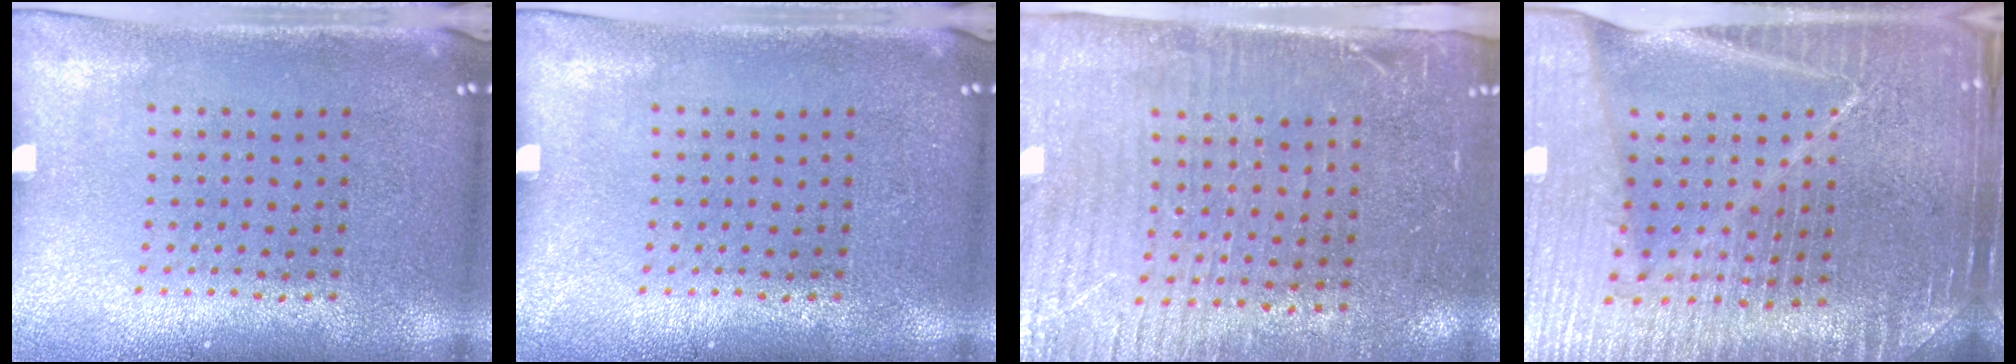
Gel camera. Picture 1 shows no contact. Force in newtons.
{"total": 0.0}
{"total": 3.6, "press": 3.2, "slide": 1.7}
{"total": 5.7, "press": 5.1, "slide": 2.4}